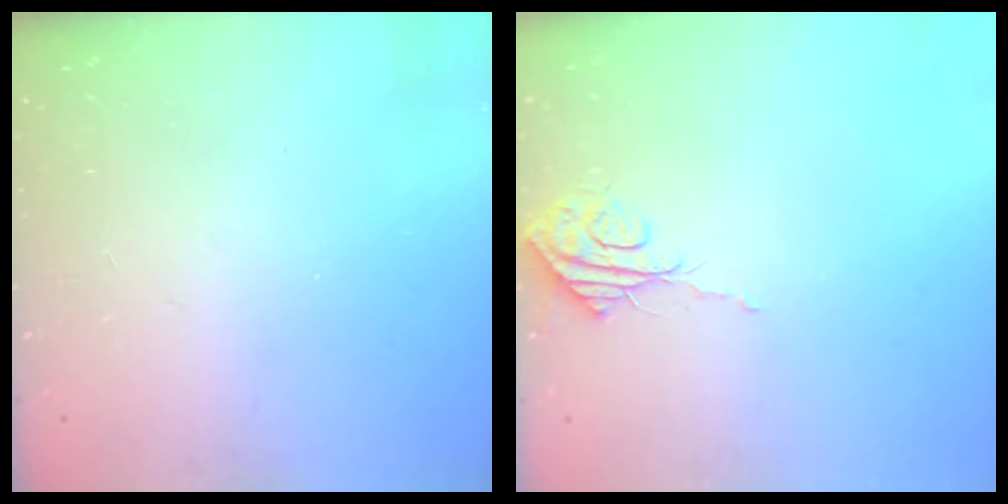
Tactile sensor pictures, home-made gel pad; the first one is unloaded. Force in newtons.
{"total": 8.0, "press": 8.0, "slide": 0.4}